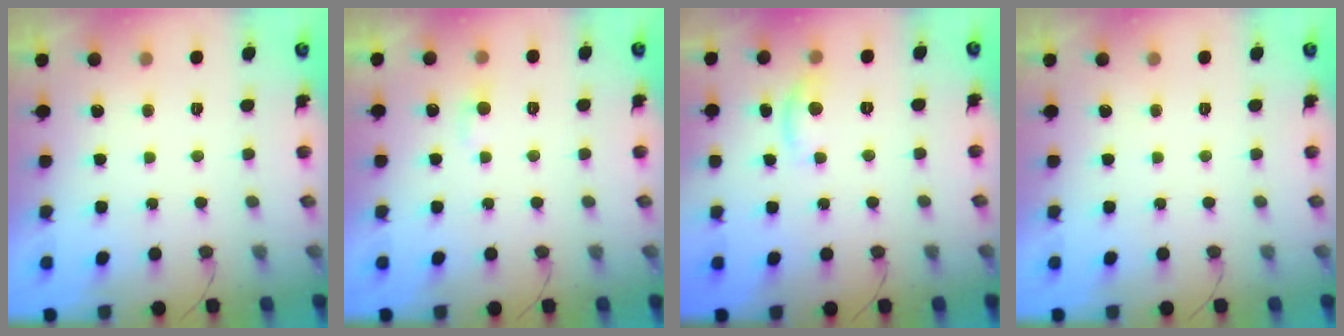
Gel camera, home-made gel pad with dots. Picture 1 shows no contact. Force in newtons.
{"total": 3.7, "press": 3.6, "slide": 0.5}
{"total": 5.2, "press": 5.2, "slide": 0.5}
{"total": 0.0}